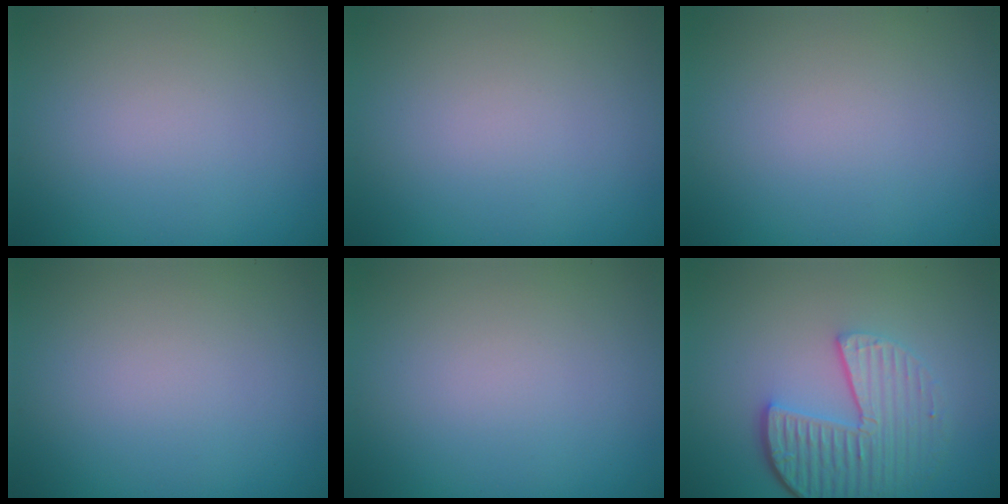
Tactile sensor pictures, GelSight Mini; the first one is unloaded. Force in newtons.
{"total": 0.0}
{"total": 0.0}
{"total": 0.0}
{"total": 0.0}
{"total": 5.7, "press": 4.2, "slide": 3.9}